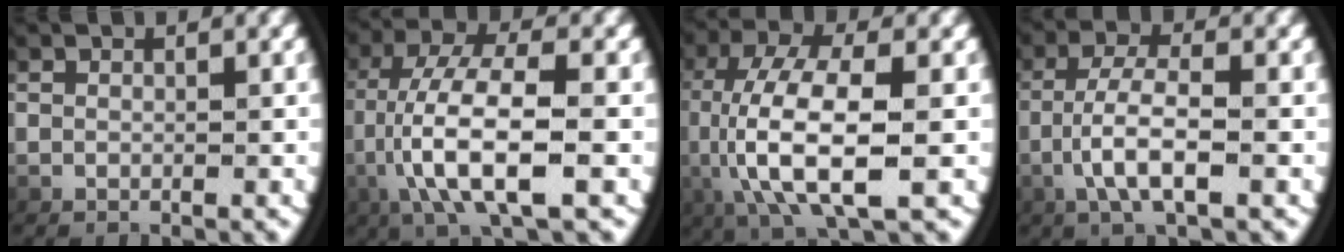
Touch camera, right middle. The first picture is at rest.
{"total": 7.2, "force": [-0.8, 2.6, 6.7], "torque": [-0.155, -0.018, 0.003]}
{"total": 8.2, "force": [-0.4, 3.5, 7.4], "torque": [-0.172, -0.021, 0.013]}
{"total": 4.2, "force": [-0.9, 1.1, 3.9], "torque": [-0.086, -0.008, -0.007]}